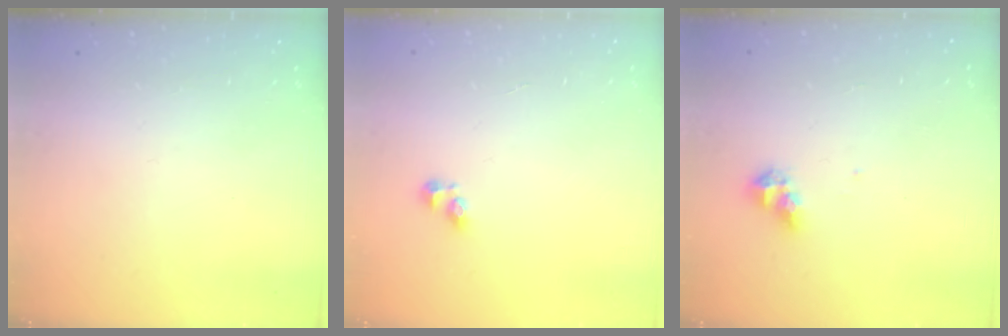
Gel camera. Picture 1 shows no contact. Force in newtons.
{"total": 2.6, "press": 2.6, "slide": 0.2}
{"total": 6.4, "press": 6.4, "slide": 0.3}